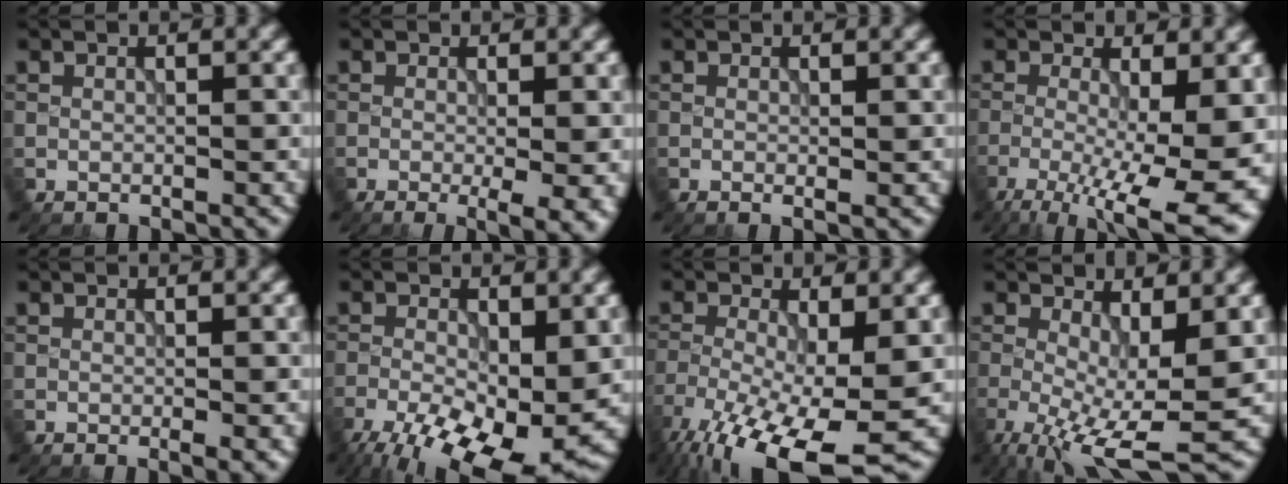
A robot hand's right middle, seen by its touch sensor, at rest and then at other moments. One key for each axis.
{"total": 4.3, "fx": -1.0, "fy": 1.1, "fz": 4.1, "tx": -0.057, "ty": -0.018, "tz": -0.009}
{"total": 0.6, "fx": 0.0, "fy": 0.1, "fz": 0.6, "tx": -0.008, "ty": -0.003, "tz": -0.002}
{"total": 12.5, "fx": -3.9, "fy": 4.5, "fz": 11.0, "tx": -0.182, "ty": -0.024, "tz": -0.051}
{"total": 1.8, "fx": -0.5, "fy": 0.4, "fz": 1.7, "tx": -0.018, "ty": -0.004, "tz": -0.008}
{"total": 12.4, "fx": -5.8, "fy": 5.0, "fz": 9.8, "tx": -0.165, "ty": -0.022, "tz": -0.093}
{"total": 13.5, "fx": -6.9, "fy": 4.4, "fz": 10.7, "tx": -0.213, "ty": -0.034, "tz": -0.111}
{"total": 8.9, "fx": -2.6, "fy": 2.9, "fz": 8.0, "tx": -0.155, "ty": -0.017, "tz": -0.043}